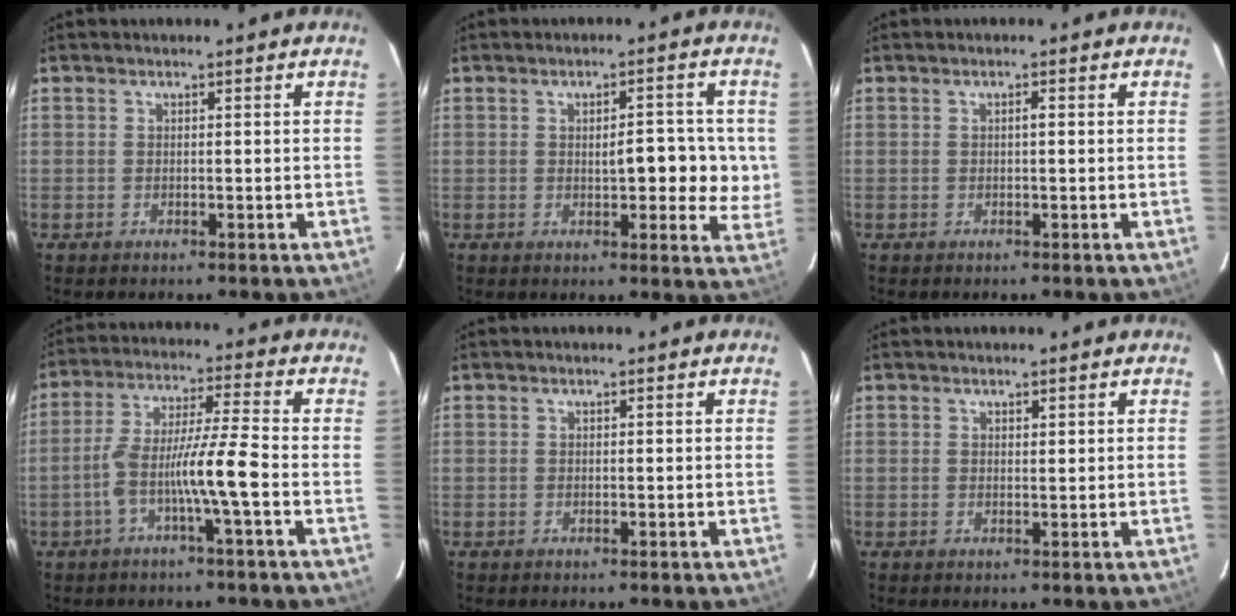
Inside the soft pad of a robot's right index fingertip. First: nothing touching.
{"total": 7.4, "force": [0.5, 2.8, 6.8], "torque": [-0.072, 0.003, 0.005]}
{"total": 0.7, "force": [0.0, 0.1, 0.7], "torque": [-0.013, 0.001, 0.000]}
{"total": 9.0, "force": [-3.1, -0.6, 8.5], "torque": [-0.163, 0.014, -0.058]}
{"total": 0.0}
{"total": 0.5, "force": [0.4, 0.1, 0.3], "torque": [-0.006, -0.003, 0.006]}